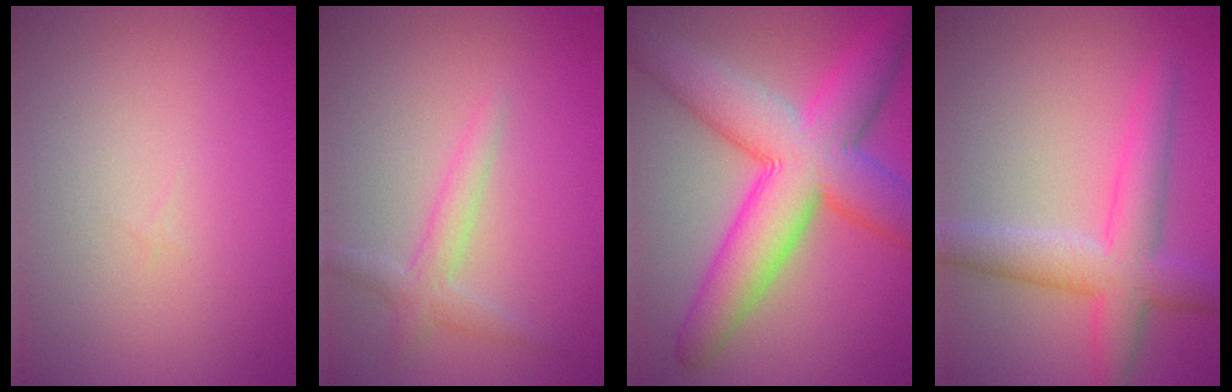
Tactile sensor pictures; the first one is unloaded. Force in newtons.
{"total": 2.2, "press": 2.2, "slide": 0.1}
{"total": 11.3, "press": 11.3, "slide": 0.3}
{"total": 6.7, "press": 6.7, "slide": 0.2}